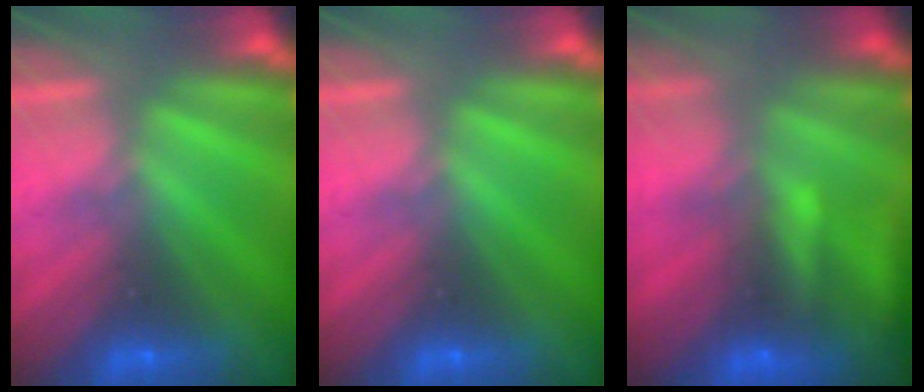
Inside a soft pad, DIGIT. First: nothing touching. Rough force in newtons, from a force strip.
{"total": 0.0}
{"total": 5.9}